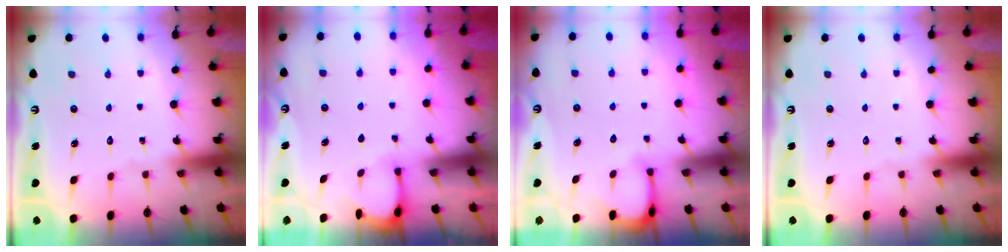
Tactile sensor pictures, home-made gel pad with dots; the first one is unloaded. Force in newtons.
{"total": 2.3, "press": 2.3, "slide": 0.3}
{"total": 3.8, "press": 3.8, "slide": 0.4}
{"total": 0.0}